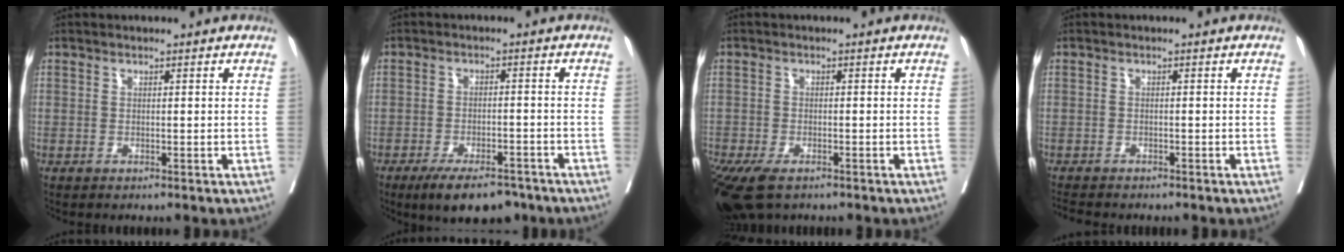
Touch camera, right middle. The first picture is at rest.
{"total": 8.8, "force": [-6.7, 3.1, 4.8], "torque": [-0.074, -0.006, -0.106]}
{"total": 10.0, "force": [-6.9, 3.9, 6.1], "torque": [-0.130, -0.022, -0.113]}
{"total": 4.1, "force": [-3.7, 0.8, 1.5], "torque": [-0.029, -0.012, -0.058]}